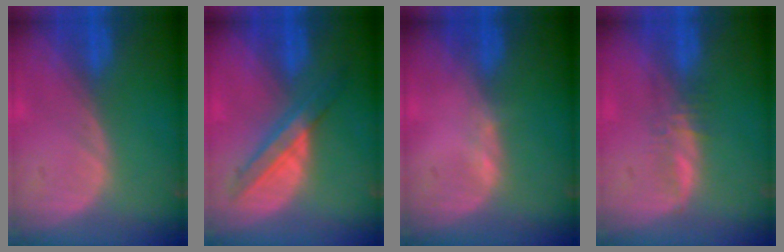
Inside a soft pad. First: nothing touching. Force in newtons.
{"total": 5.8, "press": 5.8, "slide": 0.4}
{"total": 0.6, "press": 0.5, "slide": 0.4}
{"total": 2.3, "press": 2.2, "slide": 0.6}